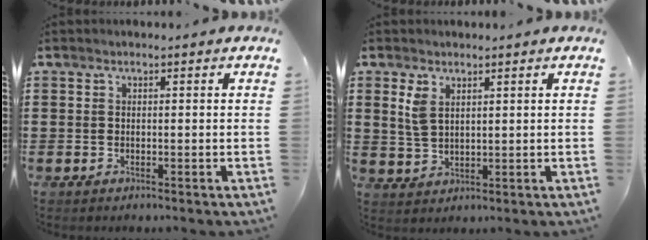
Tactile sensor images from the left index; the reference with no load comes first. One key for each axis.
{"total": 3.5, "fx": 1.8, "fy": 1.9, "fz": 2.3, "tx": -0.052, "ty": 0.006, "tz": 0.032}